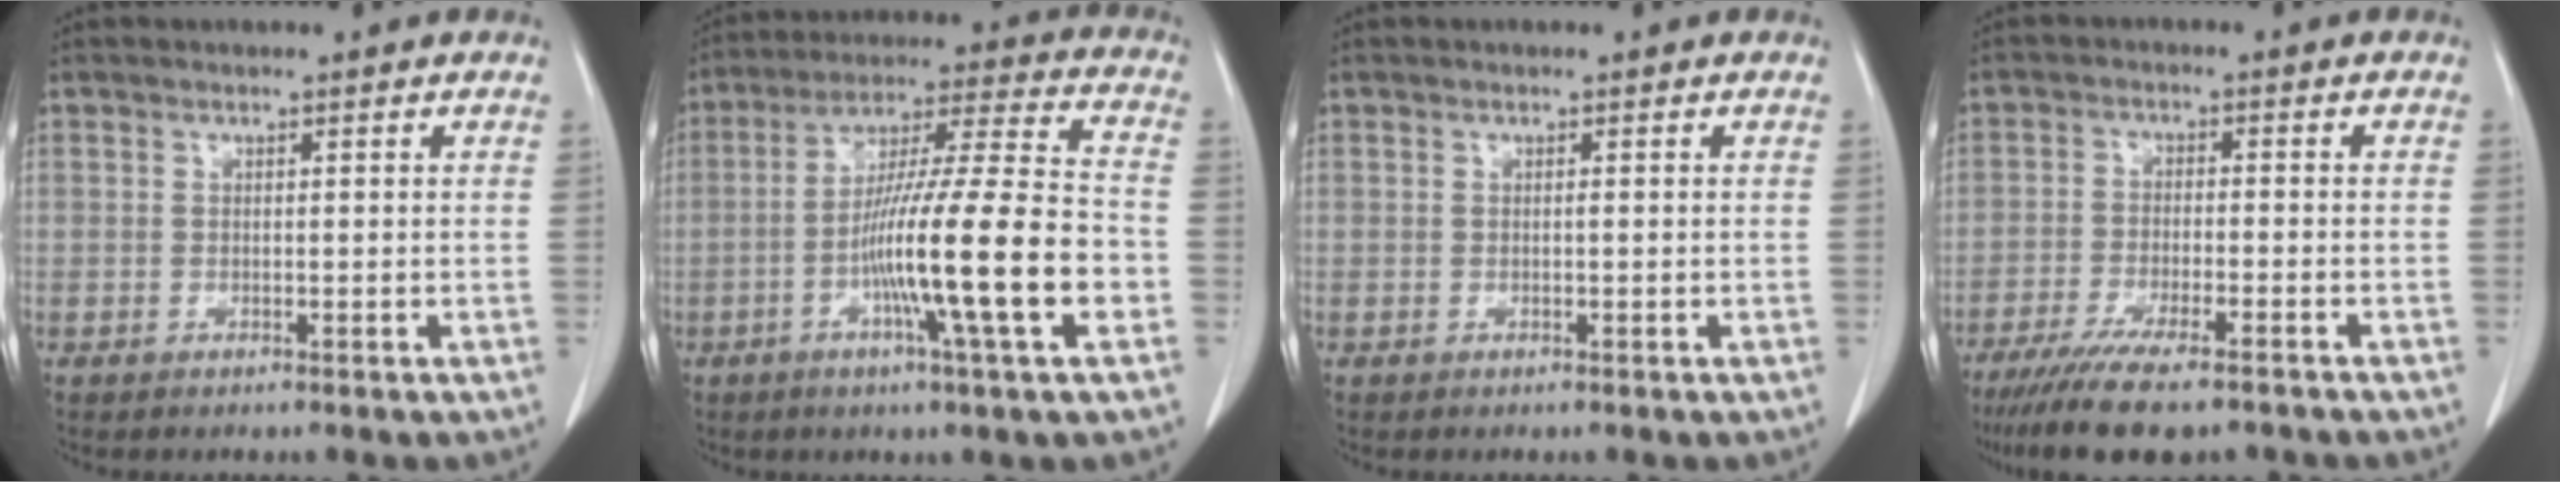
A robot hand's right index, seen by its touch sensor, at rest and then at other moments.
{"total": 19.1, "force": [-5.3, 0.0, 18.3], "torque": [-0.304, -0.005, -0.094]}
{"total": 0.6, "force": [0.0, 0.2, 0.5], "torque": [-0.016, 0.001, 0.002]}
{"total": 12.9, "force": [-9.8, 2.9, 7.8], "torque": [-0.137, -0.025, -0.159]}